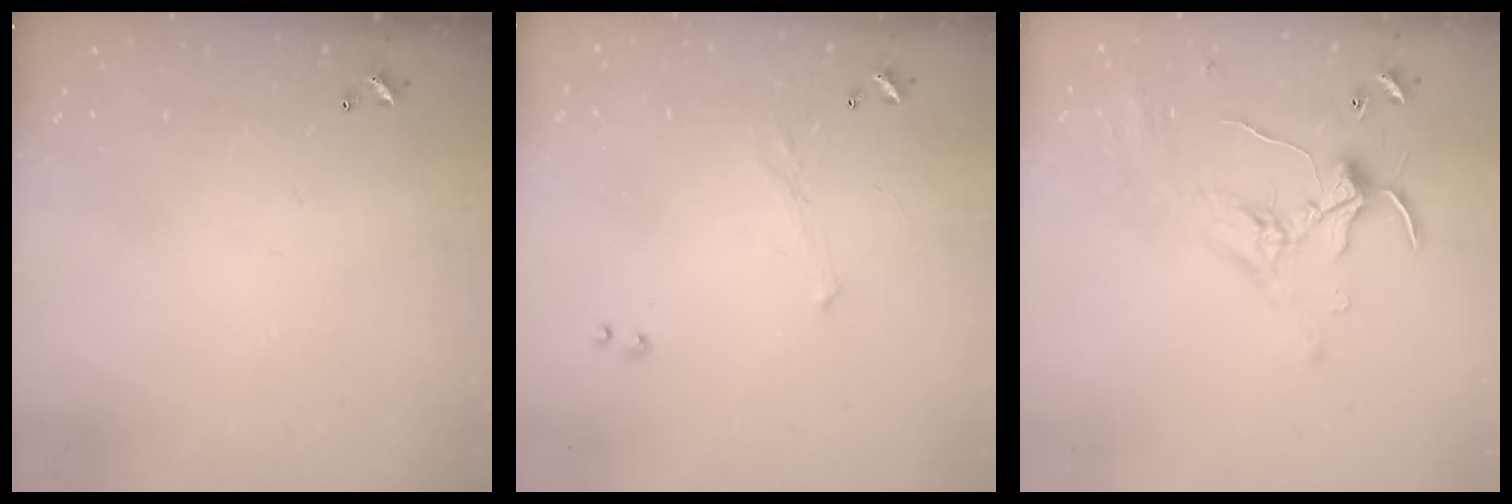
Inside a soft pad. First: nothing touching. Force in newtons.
{"total": 0.7, "press": 0.3, "slide": 0.6}
{"total": 1.0, "press": 0.5, "slide": 0.8}